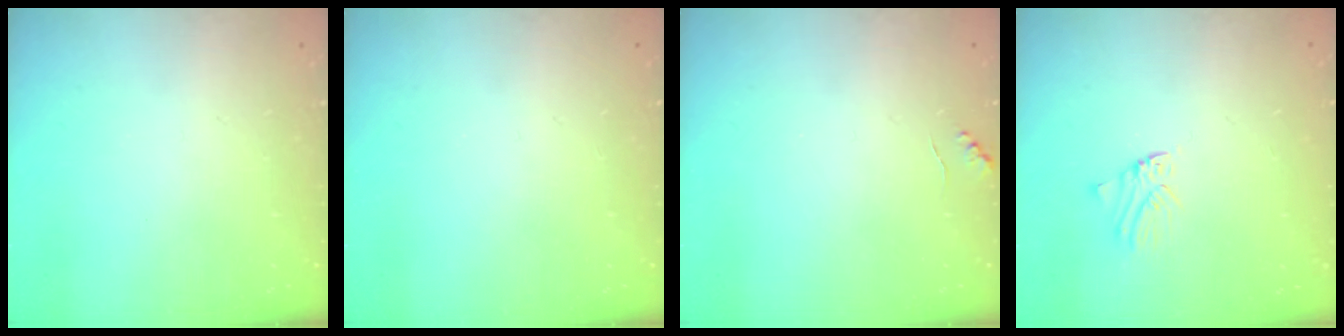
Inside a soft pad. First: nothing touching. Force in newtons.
{"total": 0.0}
{"total": 4.2, "press": 4.1, "slide": 0.7}
{"total": 0.7, "press": 0.7, "slide": 0.0}